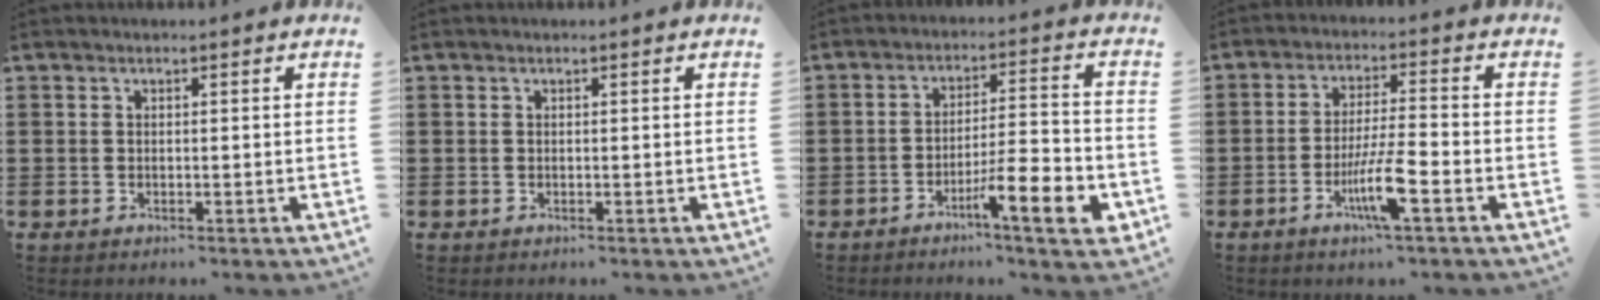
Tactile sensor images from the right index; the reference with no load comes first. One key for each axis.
{"total": 0.0}
{"total": 9.1, "fx": -4.9, "fy": 1.4, "fz": 7.5, "tx": -0.112, "ty": 0.002, "tz": -0.087}
{"total": 7.3, "fx": -3.2, "fy": 0.7, "fz": 6.5, "tx": -0.131, "ty": -0.013, "tz": -0.061}